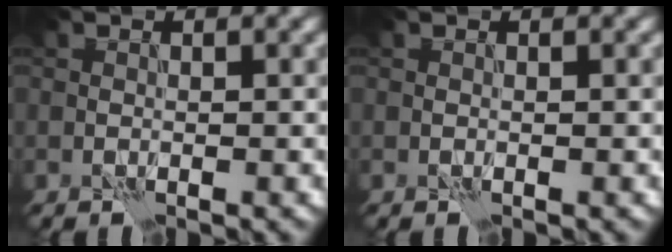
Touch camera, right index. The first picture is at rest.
{"total": 0.0}